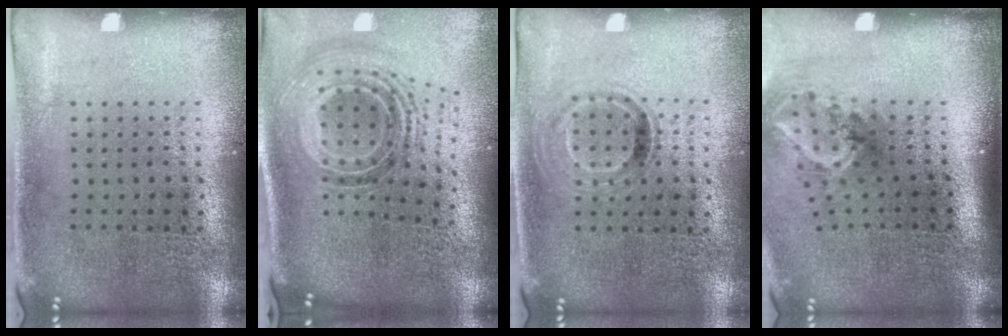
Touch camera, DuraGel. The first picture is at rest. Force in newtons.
{"total": 1.9, "press": 1.4, "slide": 1.2}
{"total": 0.9, "press": 0.8, "slide": 0.4}
{"total": 2.1, "press": 1.3, "slide": 1.6}